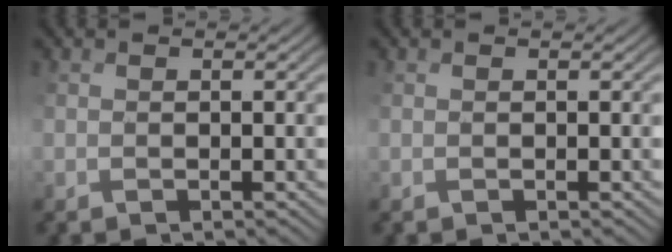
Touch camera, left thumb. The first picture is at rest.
{"total": 0.0}